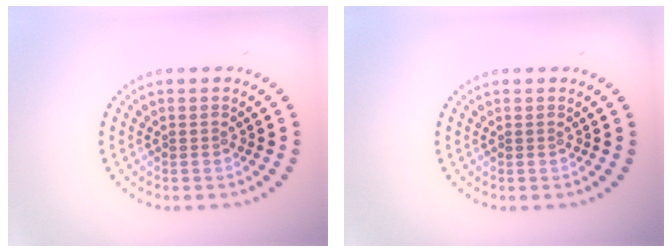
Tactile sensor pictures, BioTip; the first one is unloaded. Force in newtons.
{"total": 0.0}